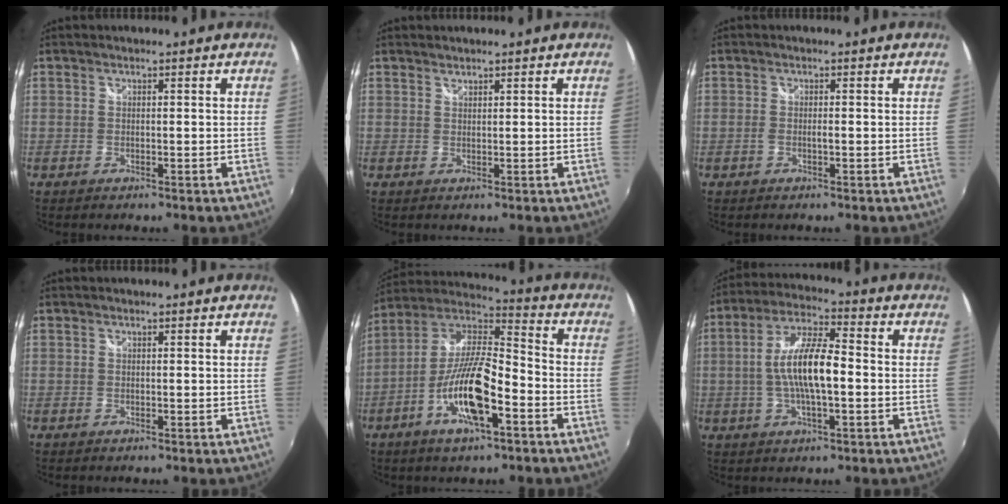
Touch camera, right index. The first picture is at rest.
{"total": 0.9, "force": [0.8, 0.2, 0.1], "torque": [-0.001, 0.001, 0.016]}
{"total": 1.1, "force": [-0.4, 0.1, 1.0], "torque": [-0.020, -0.002, -0.008]}
{"total": 0.0}
{"total": 15.4, "force": [-6.5, 4.4, 13.2], "torque": [-0.265, -0.008, -0.126]}
{"total": 11.4, "force": [-1.2, 3.1, 10.9], "torque": [-0.215, 0.008, -0.024]}